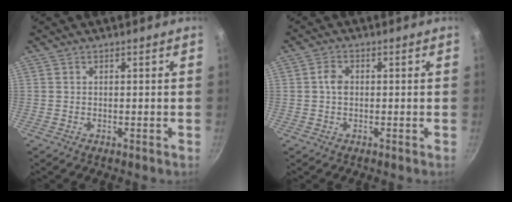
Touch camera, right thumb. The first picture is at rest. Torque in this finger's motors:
{"motor_torque": [0.52, 0.60, 0.77, 0.11, 0.03]}